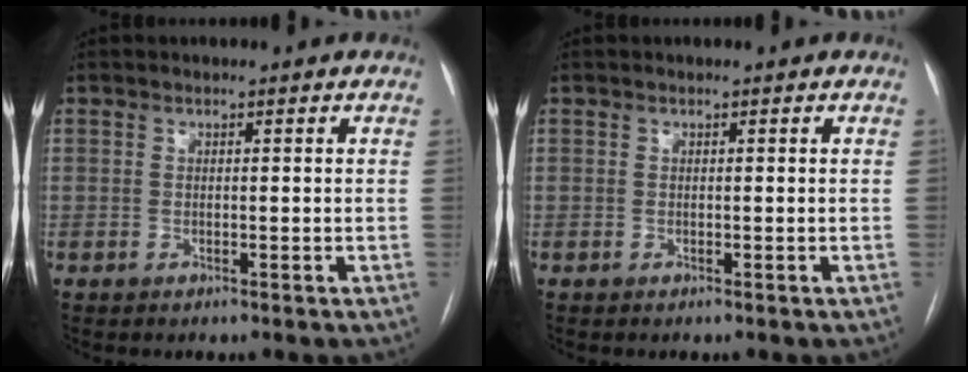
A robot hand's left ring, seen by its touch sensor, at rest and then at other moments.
{"total": 0.0}